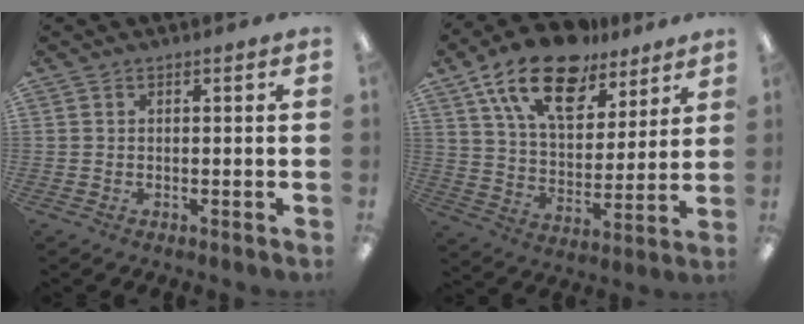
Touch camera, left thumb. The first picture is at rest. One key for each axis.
{"total": 19.1, "fx": 12.8, "fy": 9.7, "fz": 10.4, "tx": -0.184, "ty": -0.064, "tz": 0.226}